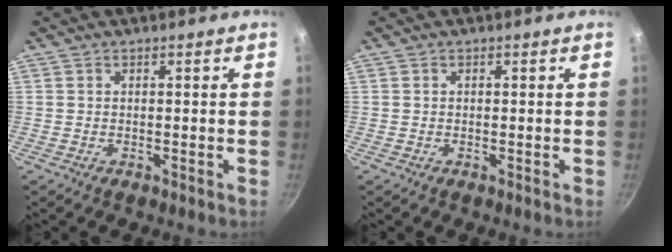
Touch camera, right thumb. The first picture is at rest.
{"total": 0.0}